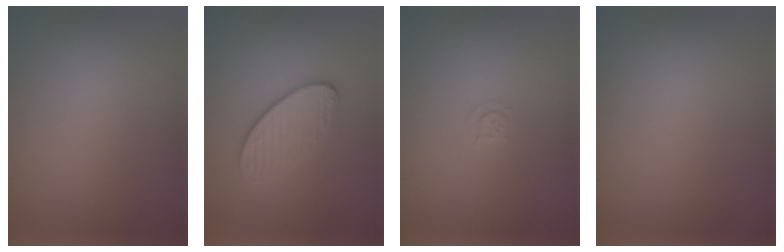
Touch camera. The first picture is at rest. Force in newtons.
{"total": 3.6, "press": 3.0, "slide": 2.0}
{"total": 0.9, "press": 0.9, "slide": 0.1}
{"total": 0.0}